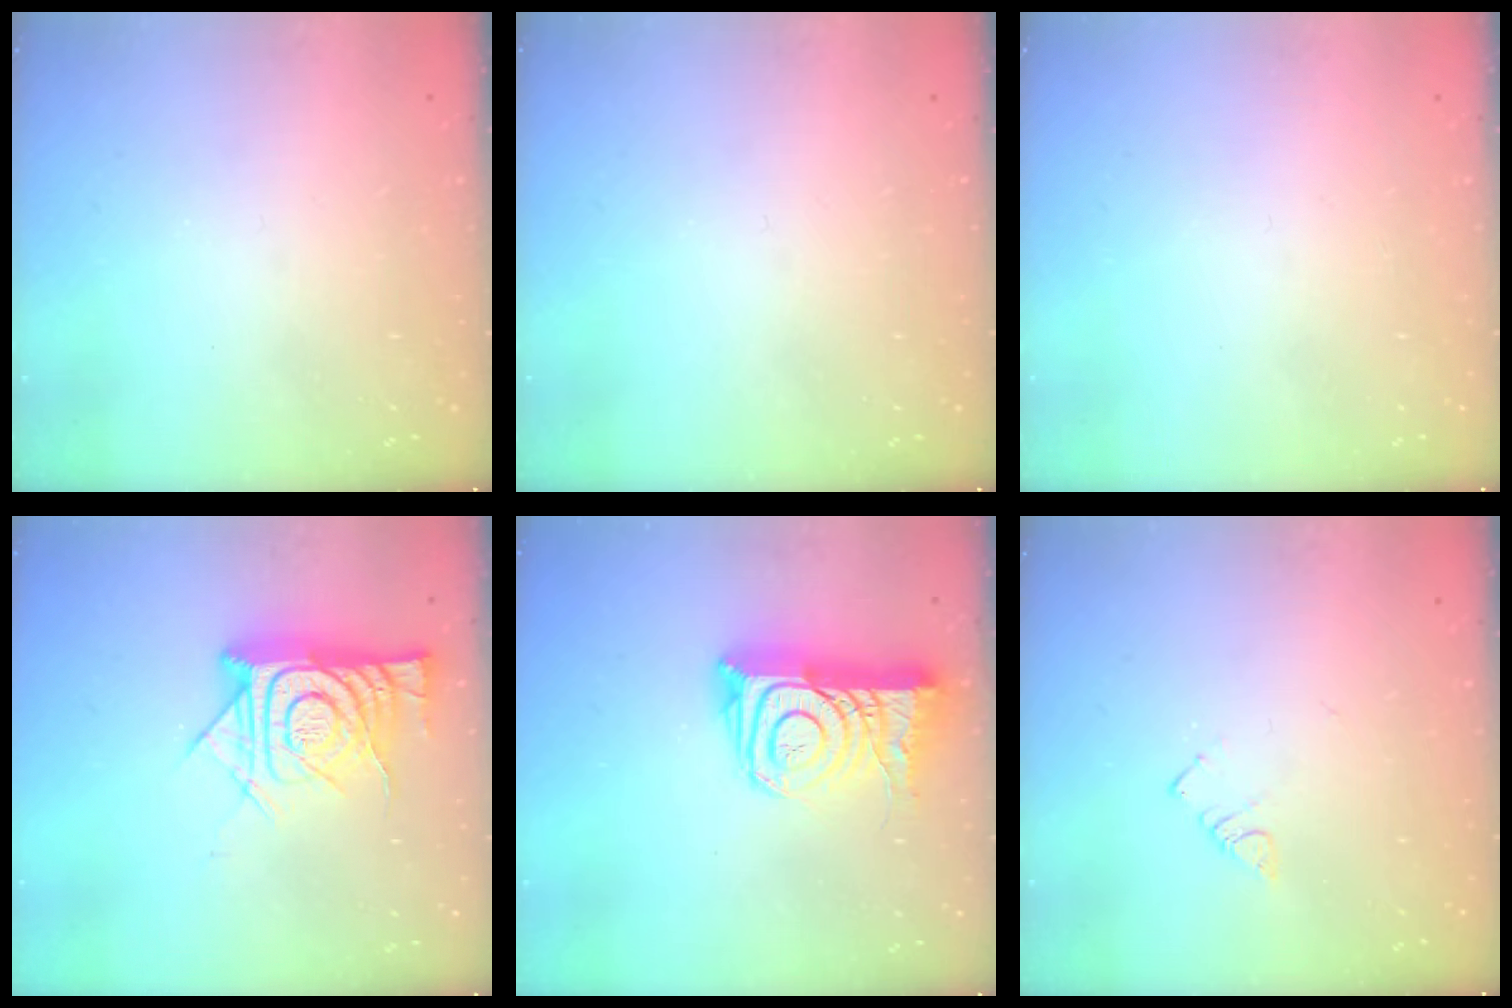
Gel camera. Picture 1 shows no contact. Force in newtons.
{"total": 0.0}
{"total": 1.8, "press": 1.7, "slide": 0.1}
{"total": 14.5, "press": 14.4, "slide": 1.4}
{"total": 16.4, "press": 16.3, "slide": 1.5}
{"total": 2.7, "press": 2.7, "slide": 0.4}